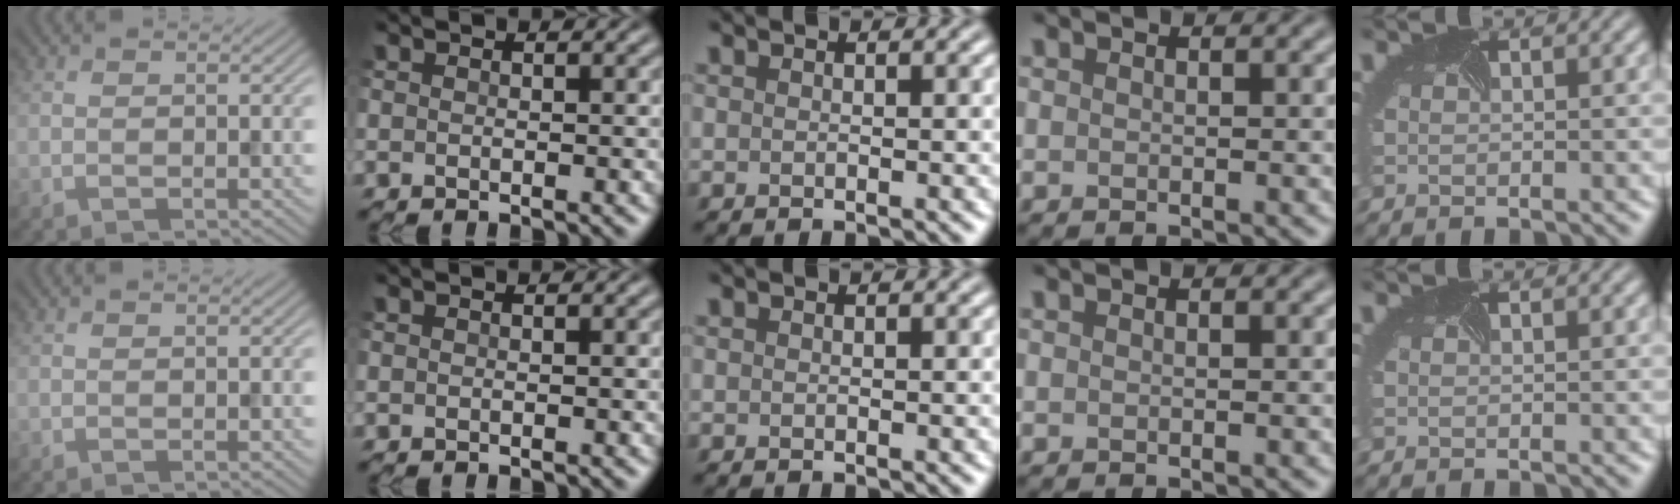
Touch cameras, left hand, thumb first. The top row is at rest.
{}